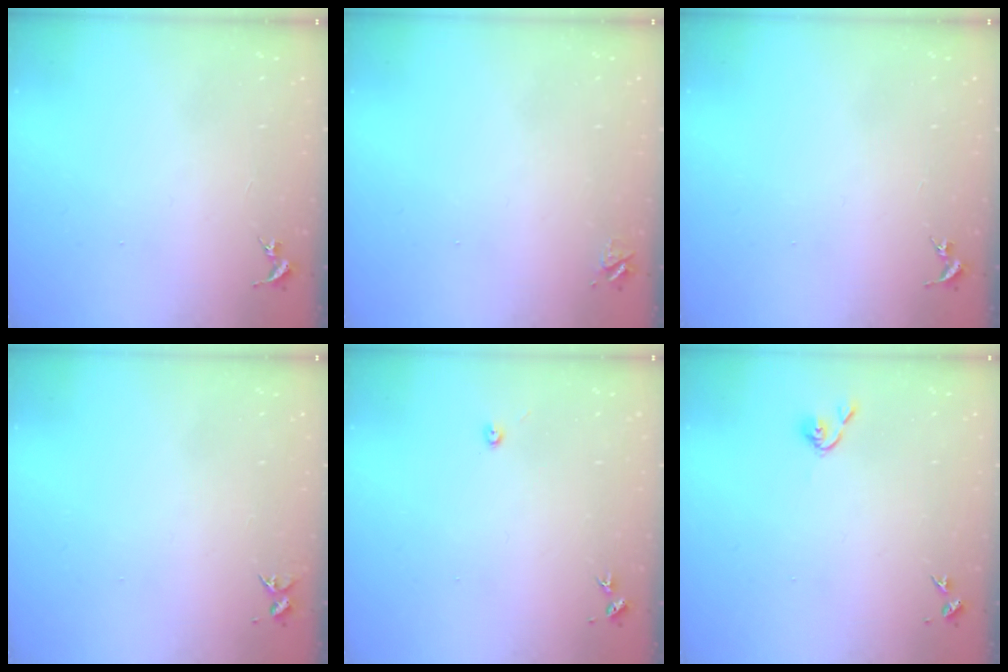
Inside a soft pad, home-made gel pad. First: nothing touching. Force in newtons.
{"total": 3.7, "press": 3.6, "slide": 0.5}
{"total": 0.0}
{"total": 3.3, "press": 3.3, "slide": 0.4}
{"total": 4.1, "press": 4.1, "slide": 0.4}
{"total": 3.7, "press": 3.6, "slide": 0.7}